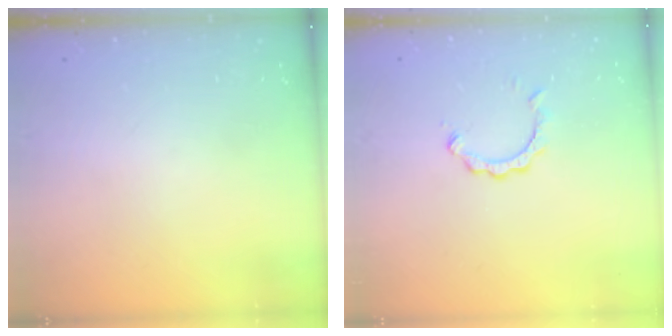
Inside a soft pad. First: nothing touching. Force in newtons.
{"total": 2.7, "press": 2.7, "slide": 0.3}